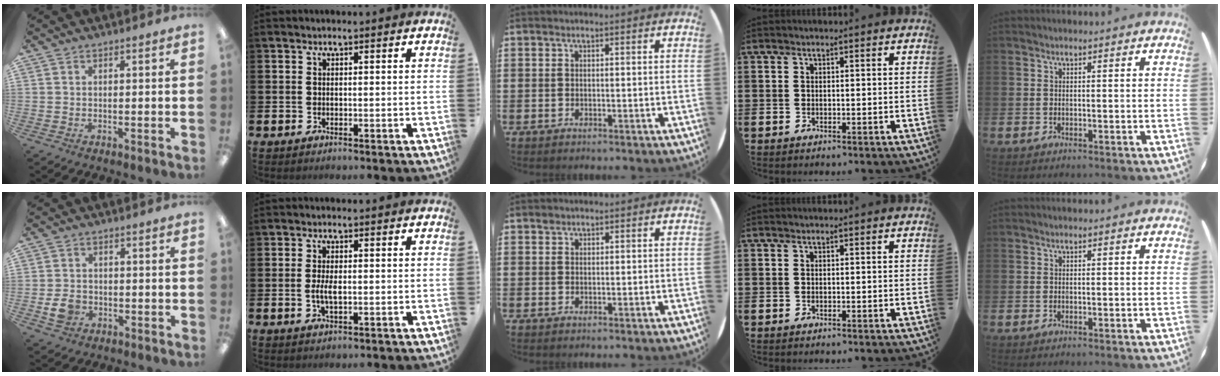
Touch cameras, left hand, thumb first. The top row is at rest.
{"thumb": {"total": 4.9, "force": [-1.5, 4.0, 2.4], "torque": [-0.036, 0.005, -0.025]}, "index": {"total": 2.7, "force": [-0.2, 1.1, 2.5], "torque": [-0.043, -0.001, -0.005]}, "middle": {"total": 0.5, "force": [0.5, 0.2, 0.0], "torque": [0.001, 0.004, 0.009]}}